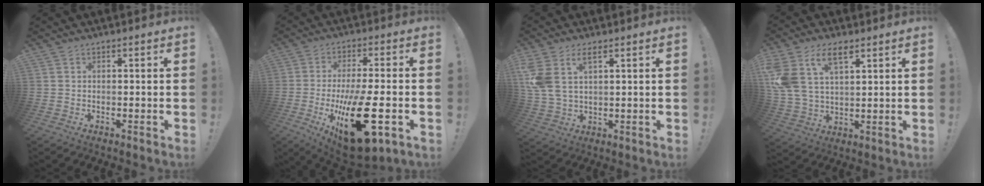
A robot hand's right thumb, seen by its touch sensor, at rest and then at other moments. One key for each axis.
{"total": 22.2, "fx": -6.6, "fy": 8.0, "fz": 19.6, "tx": -0.325, "ty": 0.018, "tz": -0.090}
{"total": 8.2, "fx": 4.3, "fy": 3.8, "fz": 5.9, "tx": -0.128, "ty": -0.017, "tz": 0.083}
{"total": 12.1, "fx": 6.6, "fy": 6.6, "fz": 7.7, "tx": -0.170, "ty": -0.019, "tz": 0.123}